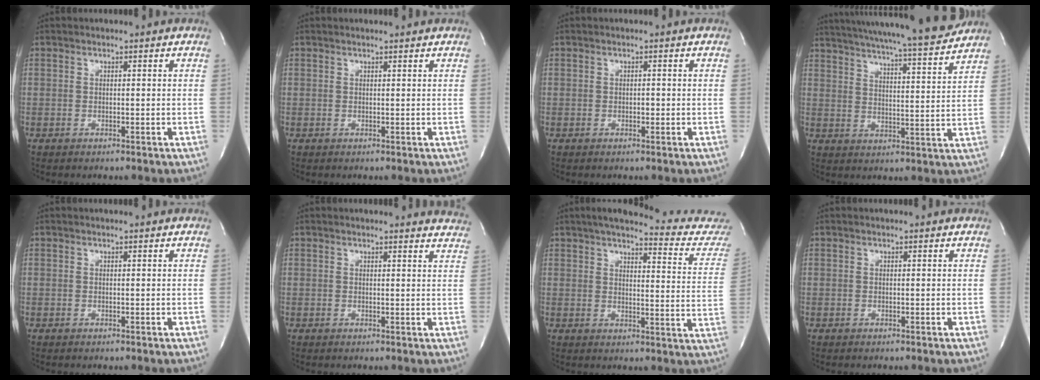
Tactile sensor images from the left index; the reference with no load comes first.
{"total": 1.0, "force": [0.9, -0.2, 0.3], "torque": [-0.005, 0.000, 0.009]}
{"total": 1.0, "force": [-0.9, 0.1, 0.2], "torque": [-0.002, -0.004, -0.016]}
{"total": 20.3, "force": [18.3, 0.1, 8.7], "torque": [-0.143, -0.034, 0.249]}
{"total": 0.0}
{"total": 11.3, "force": [11.1, 1.2, 1.9], "torque": [-0.002, -0.046, 0.094]}
{"total": 19.0, "force": [17.1, 2.3, 8.0], "torque": [-0.094, -0.053, 0.191]}
{"total": 0.0}